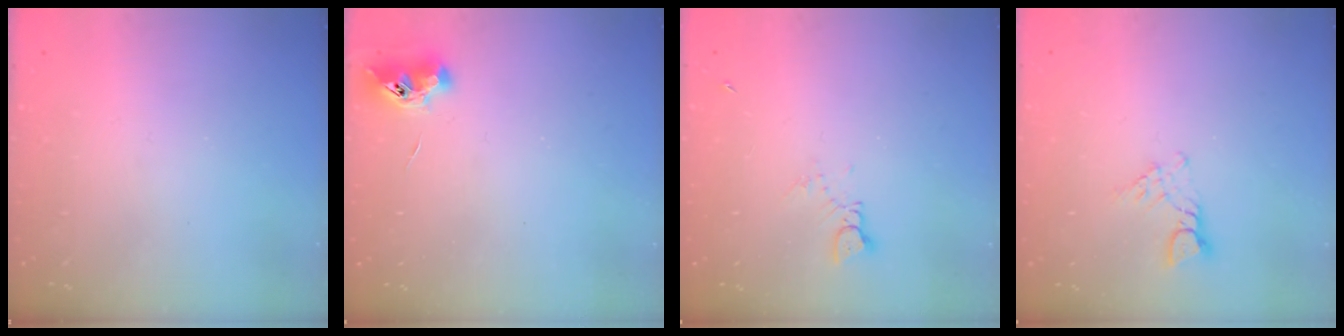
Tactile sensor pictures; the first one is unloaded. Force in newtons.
{"total": 8.0, "press": 7.9, "slide": 0.8}
{"total": 2.0, "press": 2.0, "slide": 0.1}
{"total": 3.3, "press": 3.2, "slide": 0.4}